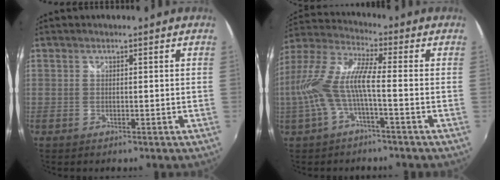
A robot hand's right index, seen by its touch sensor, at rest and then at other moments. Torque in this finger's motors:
{"motor_torque": [1.34, -0.66, 0.80, 0.21]}